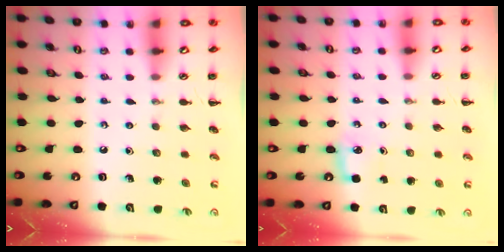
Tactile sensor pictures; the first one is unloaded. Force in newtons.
{"total": 5.3, "press": 5.1, "slide": 1.6}